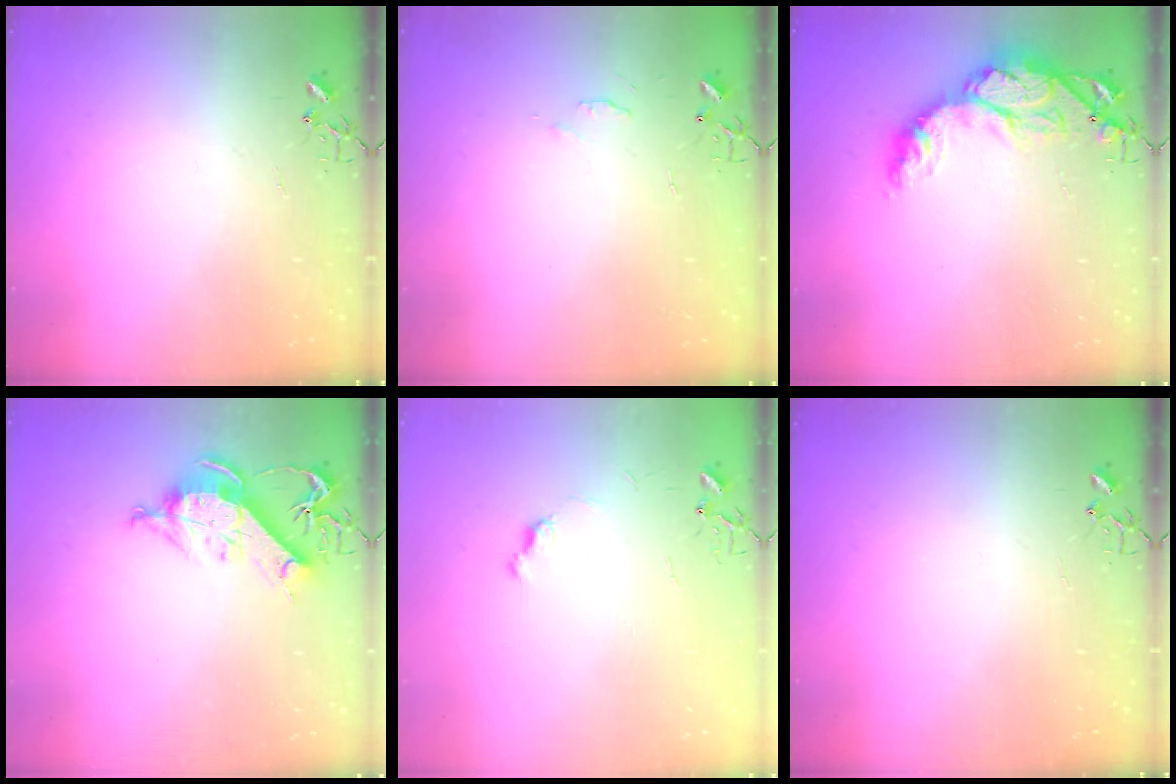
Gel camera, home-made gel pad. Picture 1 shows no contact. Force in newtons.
{"total": 4.1, "press": 4.1, "slide": 0.7}
{"total": 15.3, "press": 15.3, "slide": 1.1}
{"total": 11.0, "press": 11.0, "slide": 1.3}
{"total": 5.8, "press": 5.7, "slide": 0.6}
{"total": 0.0}